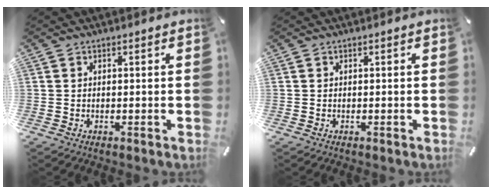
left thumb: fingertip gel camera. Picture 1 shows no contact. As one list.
[{"total": 0.0}]